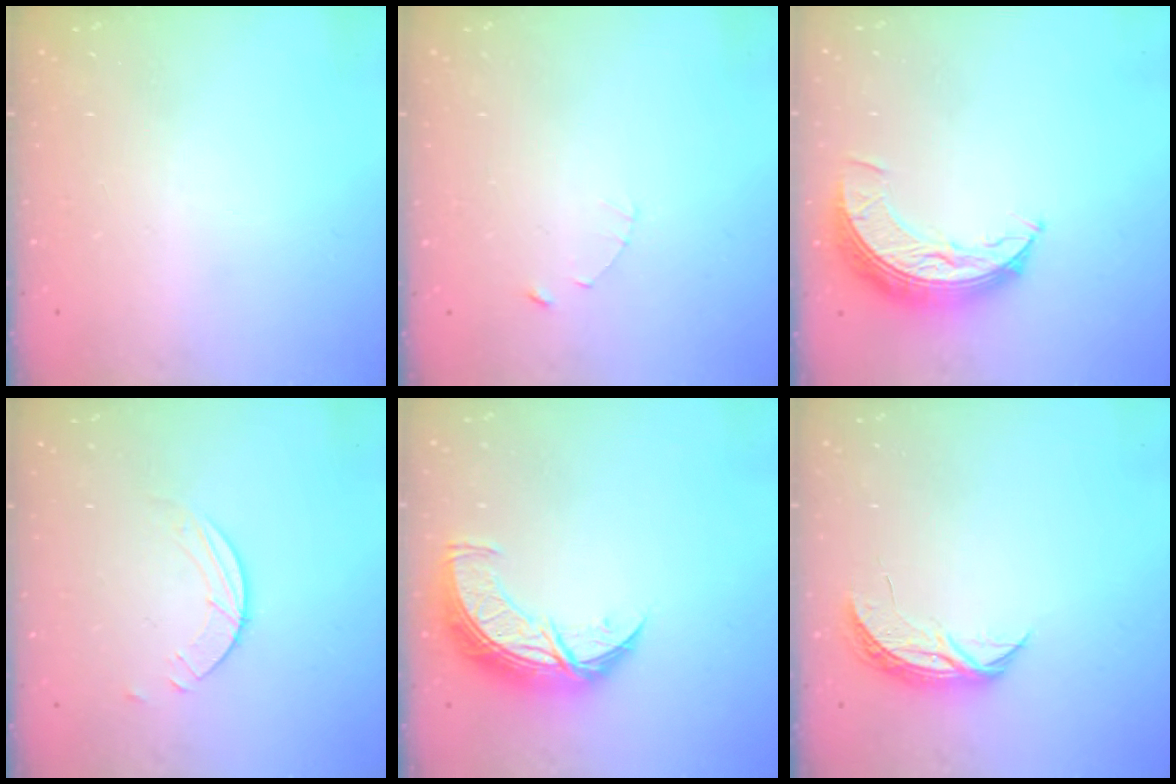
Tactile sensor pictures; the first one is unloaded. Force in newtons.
{"total": 1.2, "press": 1.1, "slide": 0.2}
{"total": 9.1, "press": 9.1, "slide": 0.6}
{"total": 2.5, "press": 2.4, "slide": 0.2}
{"total": 10.9, "press": 10.9, "slide": 0.9}
{"total": 5.8, "press": 5.8, "slide": 0.6}